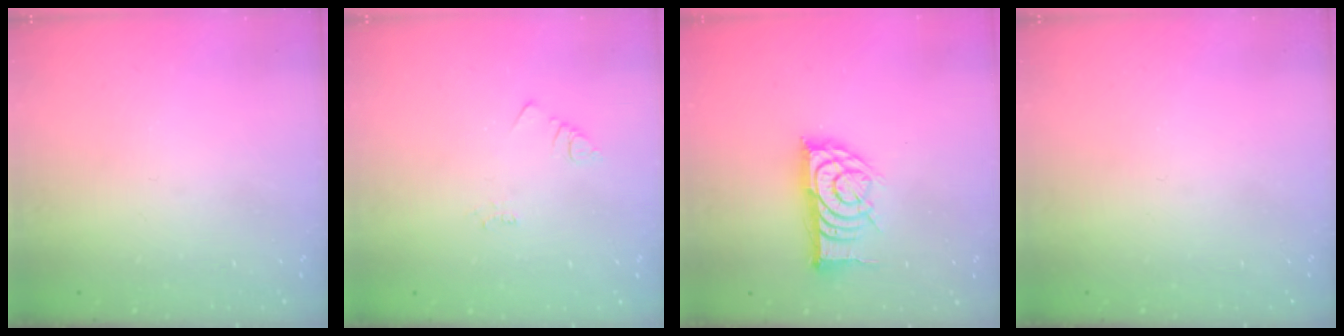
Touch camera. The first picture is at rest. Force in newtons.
{"total": 2.2, "press": 2.1, "slide": 0.4}
{"total": 13.9, "press": 13.9, "slide": 0.6}
{"total": 0.0}